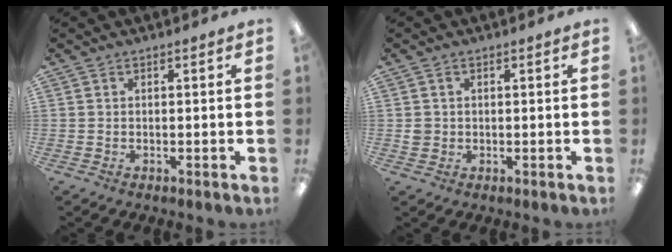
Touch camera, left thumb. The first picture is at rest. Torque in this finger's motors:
{"motor_torque": [-0.17, 0.62, 0.43, -0.17, -0.02]}